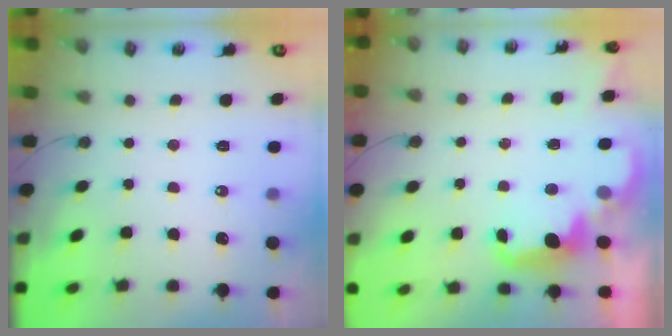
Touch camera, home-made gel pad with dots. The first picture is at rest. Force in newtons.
{"total": 2.8, "press": 2.7, "slide": 0.7}